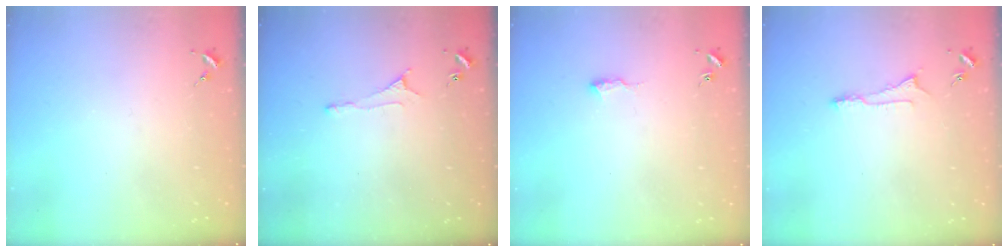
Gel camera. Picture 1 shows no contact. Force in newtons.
{"total": 3.8, "press": 3.8, "slide": 0.6}
{"total": 7.3, "press": 7.2, "slide": 0.8}
{"total": 4.6, "press": 4.6, "slide": 0.6}